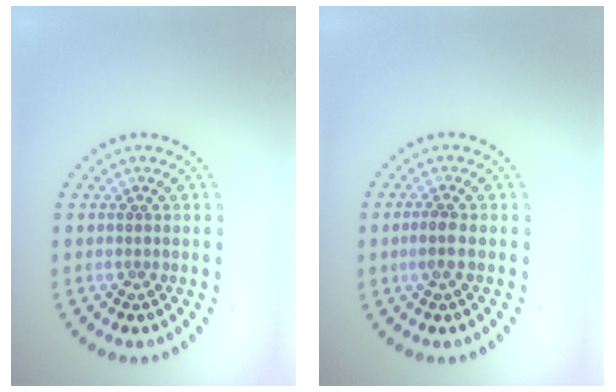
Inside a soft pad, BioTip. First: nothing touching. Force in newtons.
{"total": 1.5, "press": 1.4, "slide": 0.6}